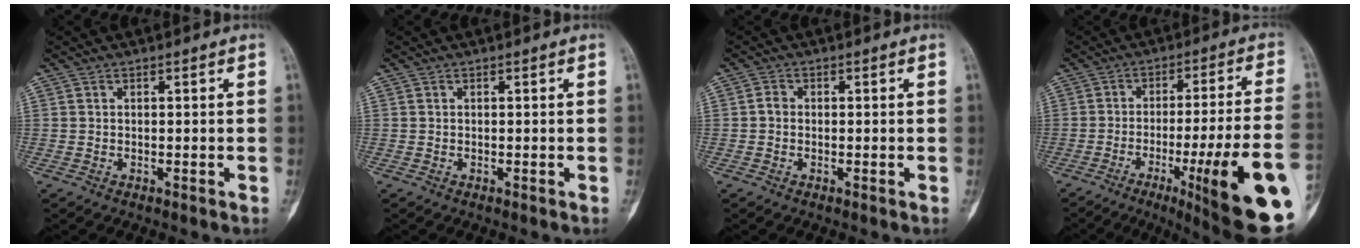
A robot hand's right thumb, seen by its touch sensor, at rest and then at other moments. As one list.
[{"total": 0.0}, {"total": 1.4, "force": [-0.2, 1.2, 0.8], "torque": [-0.009, 0.004, -0.007]}, {"total": 22.3, "force": [-8.0, 2.1, 20.7], "torque": [-0.244, 0.006, -0.108]}]